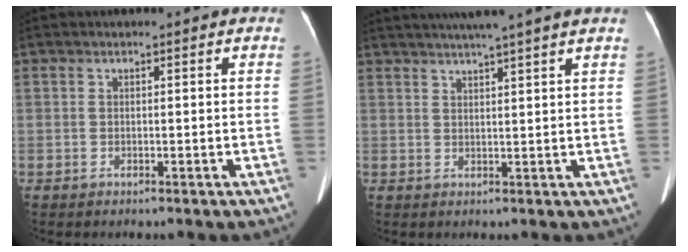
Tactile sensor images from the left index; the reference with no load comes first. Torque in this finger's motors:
{"motor_torque": [0.71, -1.09, 0.06, 0.10]}